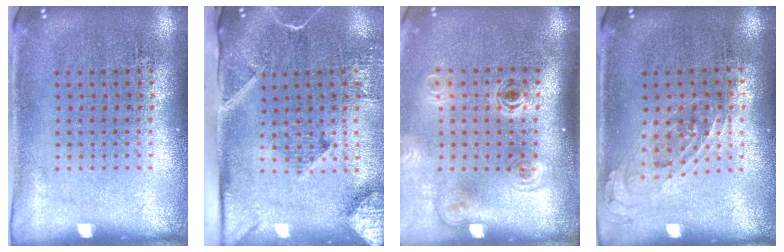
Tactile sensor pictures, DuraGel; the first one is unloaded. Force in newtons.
{"total": 3.0, "press": 2.2, "slide": 2.1}
{"total": 1.9, "press": 1.2, "slide": 1.4}
{"total": 0.8, "press": 0.7, "slide": 0.4}